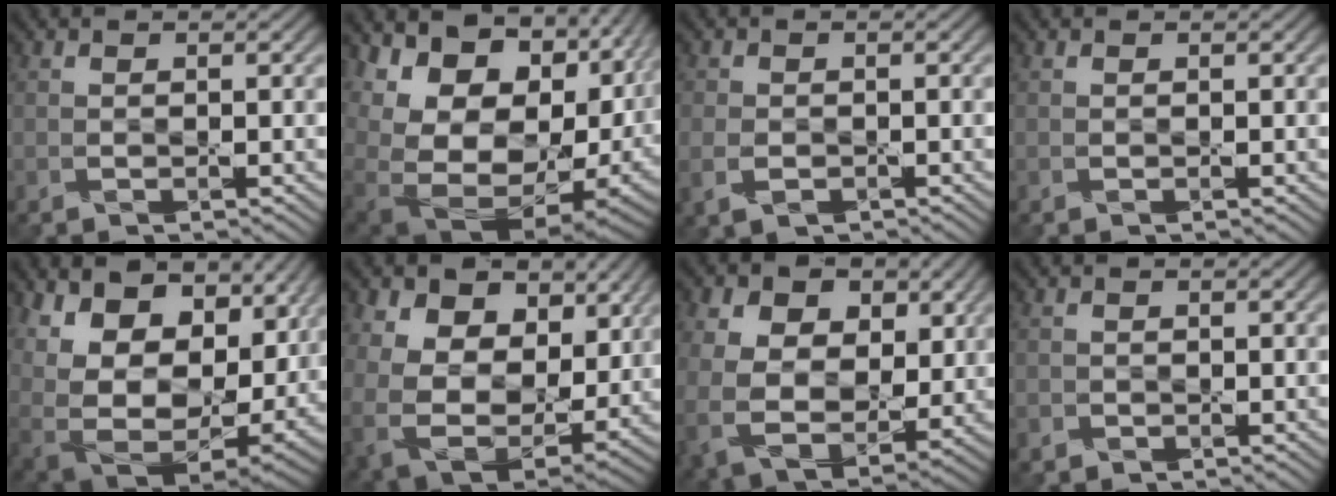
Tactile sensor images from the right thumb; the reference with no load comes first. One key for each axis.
{"total": 18.9, "fx": 1.9, "fy": 14.0, "fz": 12.6, "tx": -0.200, "ty": -0.022, "tz": 0.084}
{"total": 2.8, "fx": -1.0, "fy": 2.0, "fz": 1.7, "tx": -0.049, "ty": -0.010, "tz": -0.020}
{"total": 0.0}
{"total": 17.2, "fx": 6.3, "fy": 11.9, "fz": 10.6, "tx": -0.230, "ty": 0.006, "tz": 0.129}
{"total": 14.2, "fx": 4.1, "fy": 10.5, "fz": 8.6, "tx": -0.202, "ty": 0.001, "tz": 0.074}
{"total": 12.4, "fx": 3.0, "fy": 9.3, "fz": 7.7, "tx": -0.201, "ty": 0.009, "tz": 0.062}
{"total": 1.0, "fx": -0.7, "fy": 0.7, "fz": 0.0, "tx": -0.002, "ty": -0.003, "tz": -0.016}